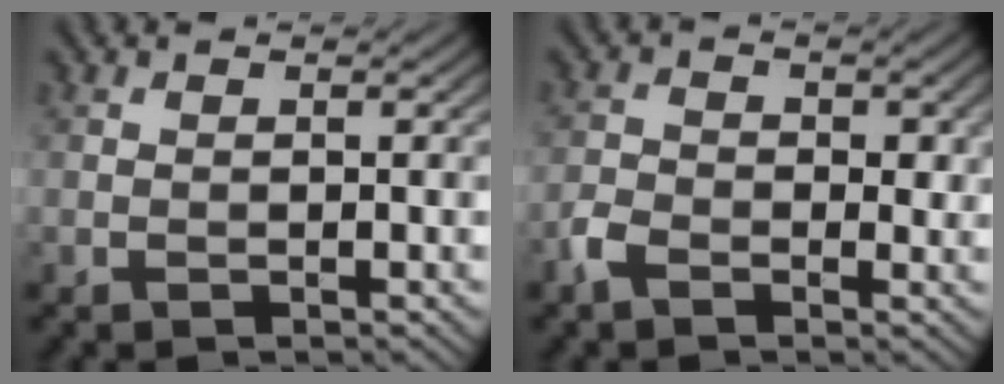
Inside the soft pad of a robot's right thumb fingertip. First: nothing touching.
{"total": 3.4, "force": [-1.4, 2.2, 2.2], "torque": [-0.045, -0.002, -0.034]}